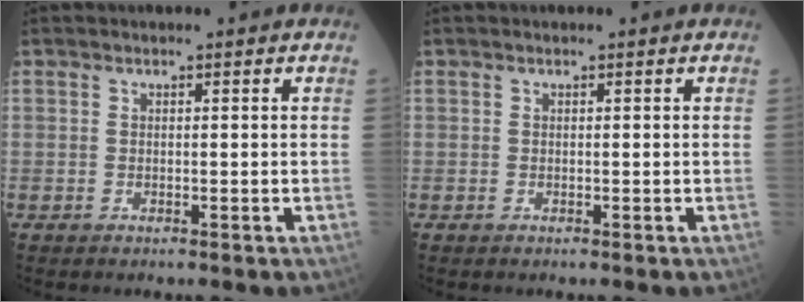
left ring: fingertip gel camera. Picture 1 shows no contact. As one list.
[{"total": 0.0}]